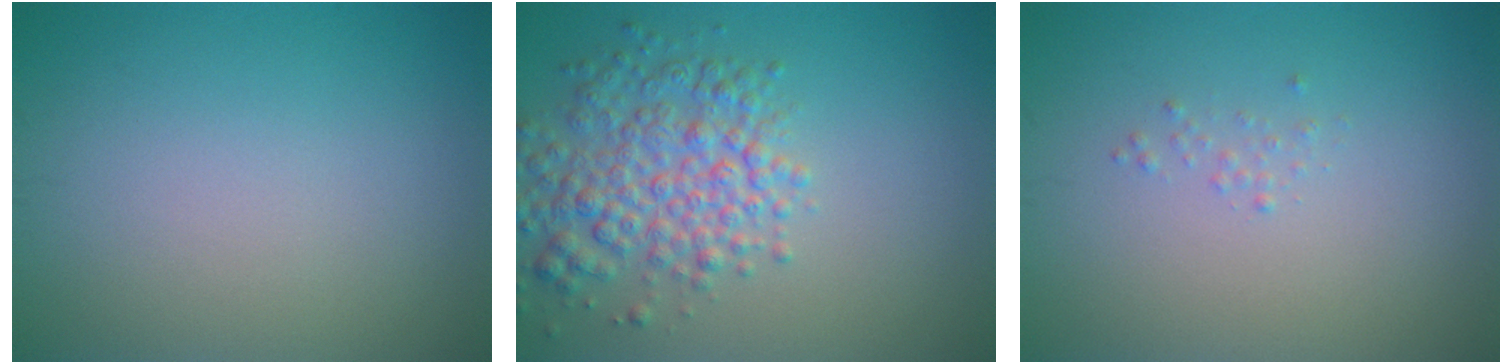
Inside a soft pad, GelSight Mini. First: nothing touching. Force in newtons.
{"total": 5.2, "press": 5.2, "slide": 0.1}
{"total": 0.5, "press": 0.5, "slide": 0.0}